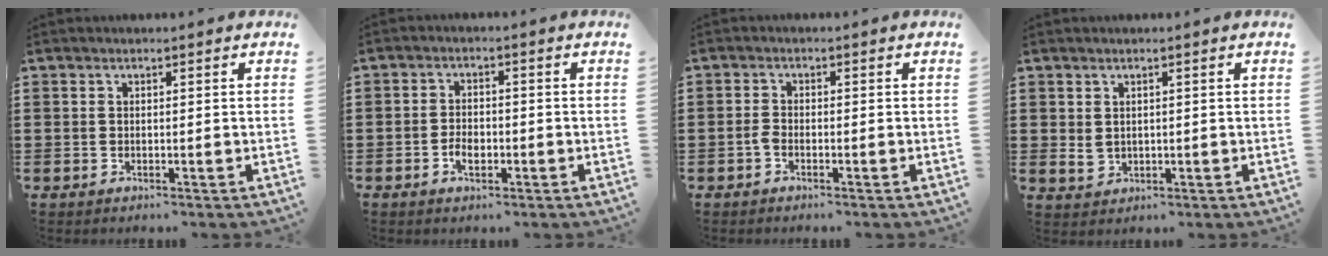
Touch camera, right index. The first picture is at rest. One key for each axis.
{"total": 2.6, "fx": -1.0, "fy": 1.6, "fz": 1.8, "tx": -0.035, "ty": 0.003, "tz": -0.019}
{"total": 1.3, "fx": -0.8, "fy": 0.6, "fz": 0.9, "tx": -0.025, "ty": -0.003, "tz": -0.017}
{"total": 1.9, "fx": 0.6, "fy": 1.4, "fz": 1.1, "tx": -0.023, "ty": 0.003, "tz": 0.013}